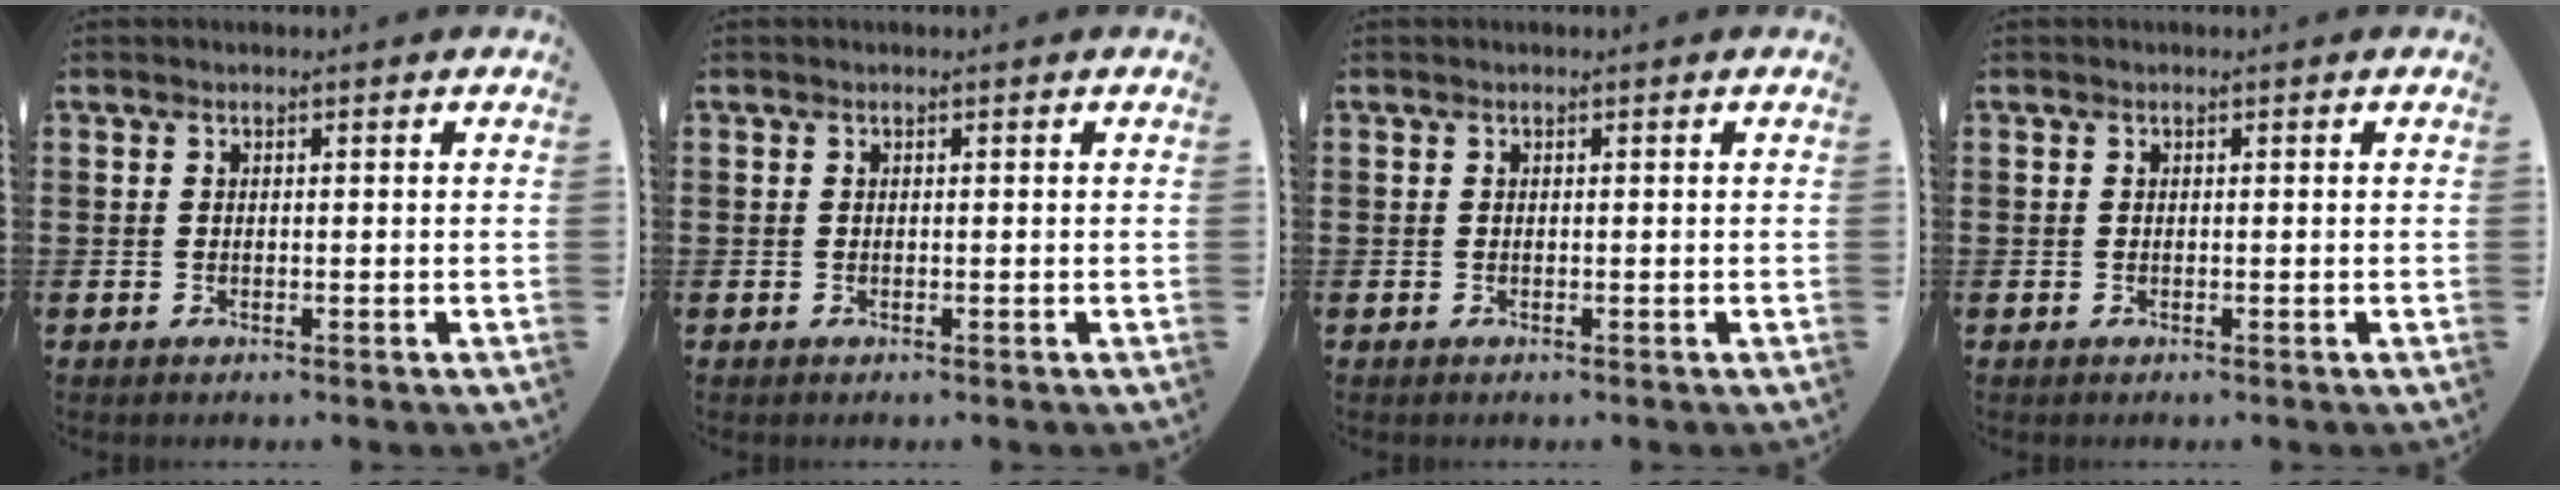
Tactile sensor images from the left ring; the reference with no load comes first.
{"total": 0.0}
{"total": 0.0}
{"total": 0.0}